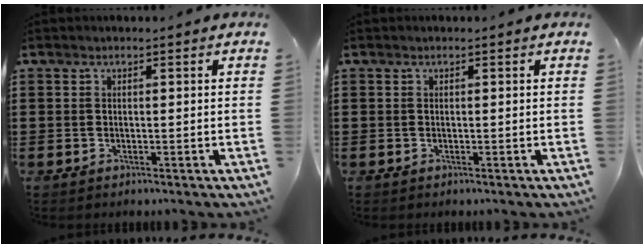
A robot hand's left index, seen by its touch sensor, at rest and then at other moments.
{"total": 0.0}